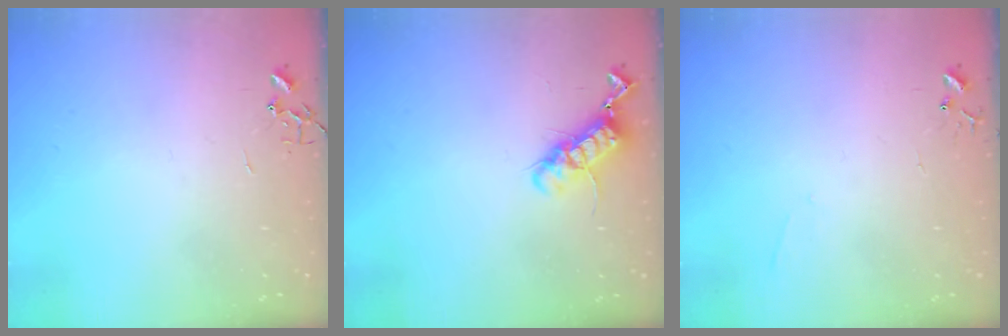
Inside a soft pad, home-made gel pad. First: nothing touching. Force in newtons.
{"total": 12.0, "press": 12.0, "slide": 1.3}
{"total": 3.8, "press": 3.7, "slide": 0.6}